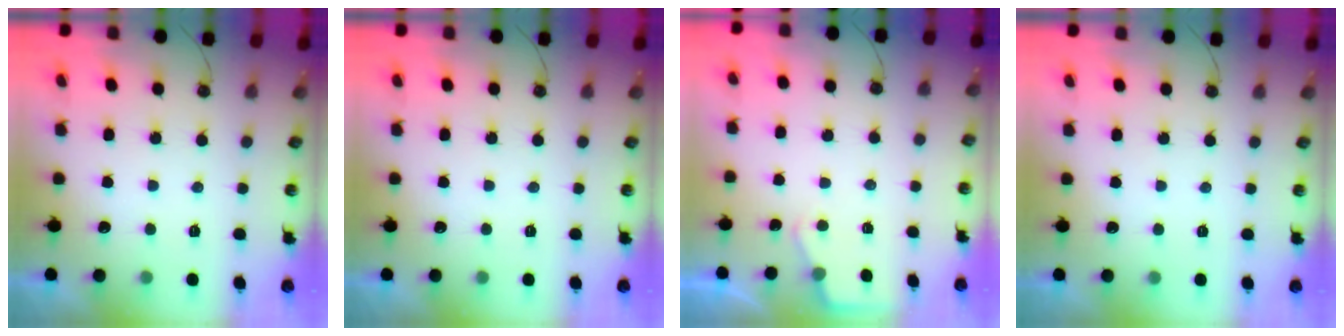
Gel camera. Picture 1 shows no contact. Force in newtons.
{"total": 0.0}
{"total": 2.6, "press": 2.6, "slide": 0.4}
{"total": 0.0}